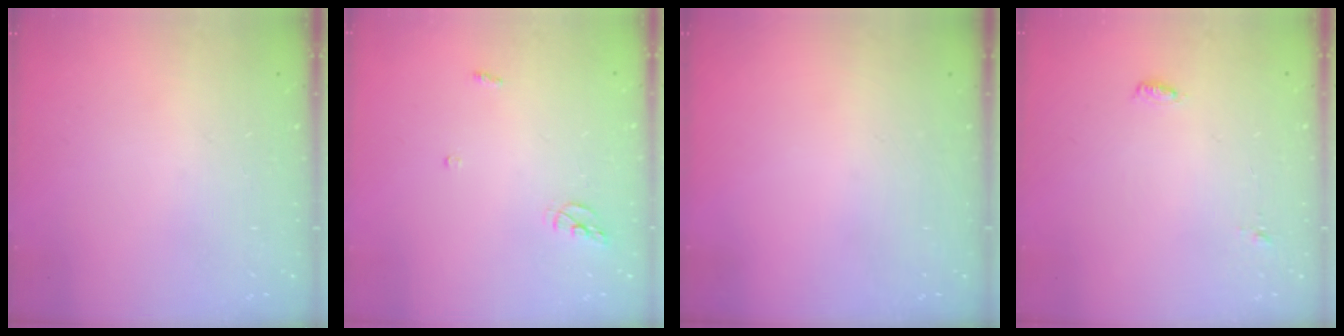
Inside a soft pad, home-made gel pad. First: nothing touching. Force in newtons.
{"total": 5.6, "press": 5.6, "slide": 0.4}
{"total": 0.0}
{"total": 5.0, "press": 4.1, "slide": 2.8}